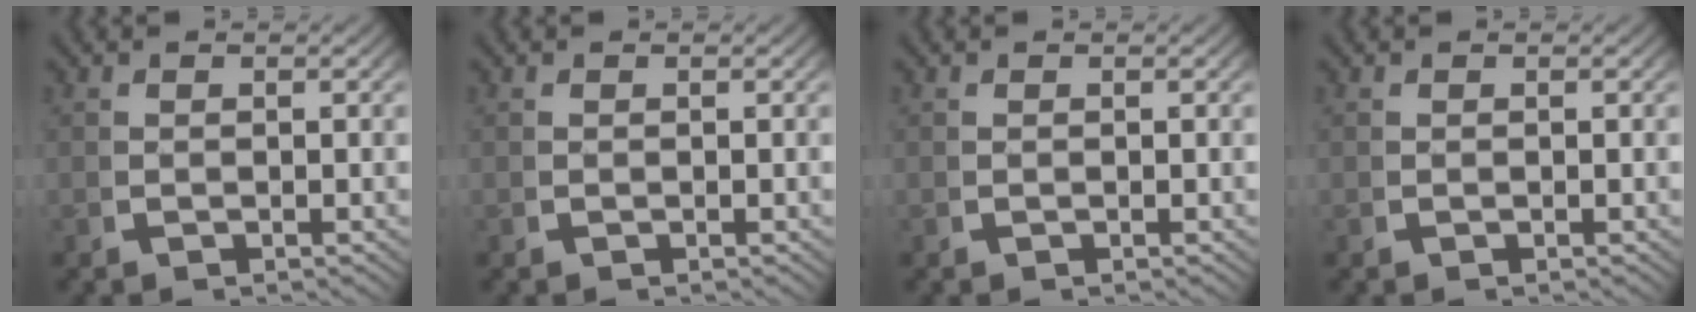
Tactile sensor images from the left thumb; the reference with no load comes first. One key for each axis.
{"total": 0.0}
{"total": 0.0}
{"total": 0.0}